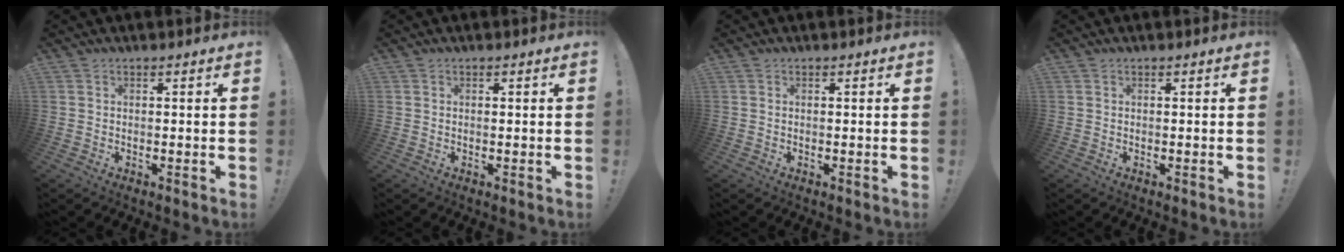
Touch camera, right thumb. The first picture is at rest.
{"total": 0.0}
{"total": 0.0}
{"total": 0.0}